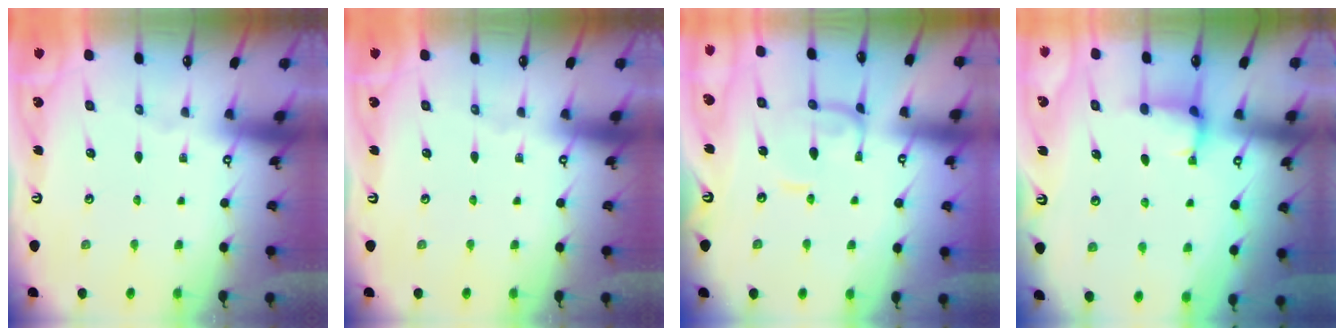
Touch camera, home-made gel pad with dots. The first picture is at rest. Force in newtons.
{"total": 0.0}
{"total": 1.0, "press": 0.9, "slide": 0.4}
{"total": 2.6, "press": 2.6, "slide": 0.3}